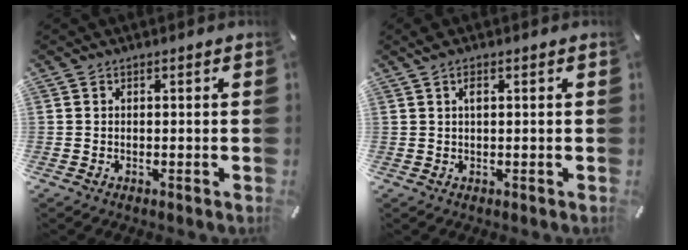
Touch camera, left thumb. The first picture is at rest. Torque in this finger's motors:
{"motor_torque": [0.88, 0.79, 0.36, -0.48, 0.16]}